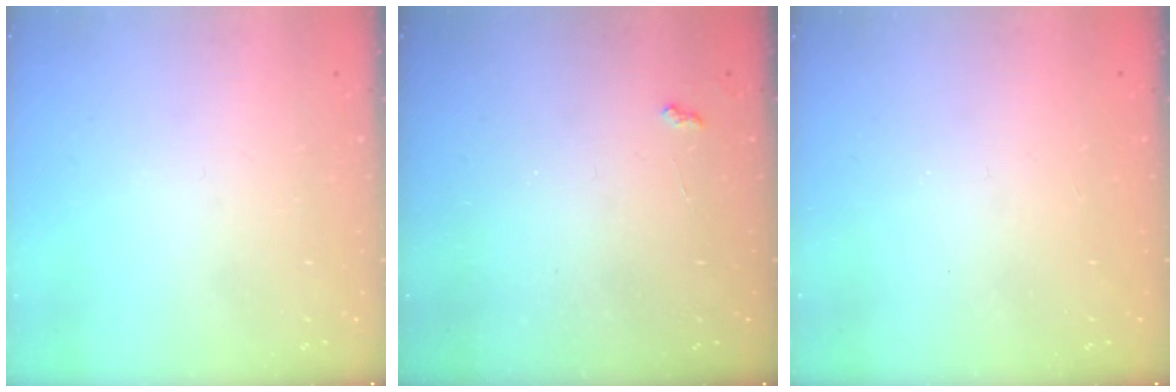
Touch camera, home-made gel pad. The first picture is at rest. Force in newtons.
{"total": 4.0, "press": 4.0, "slide": 0.4}
{"total": 1.0, "press": 0.9, "slide": 0.1}